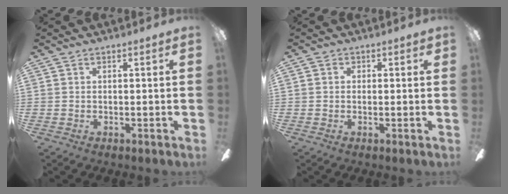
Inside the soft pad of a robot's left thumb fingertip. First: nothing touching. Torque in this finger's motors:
{"motor_torque": [0.05, -0.16, -0.32, 0.25, -0.02]}